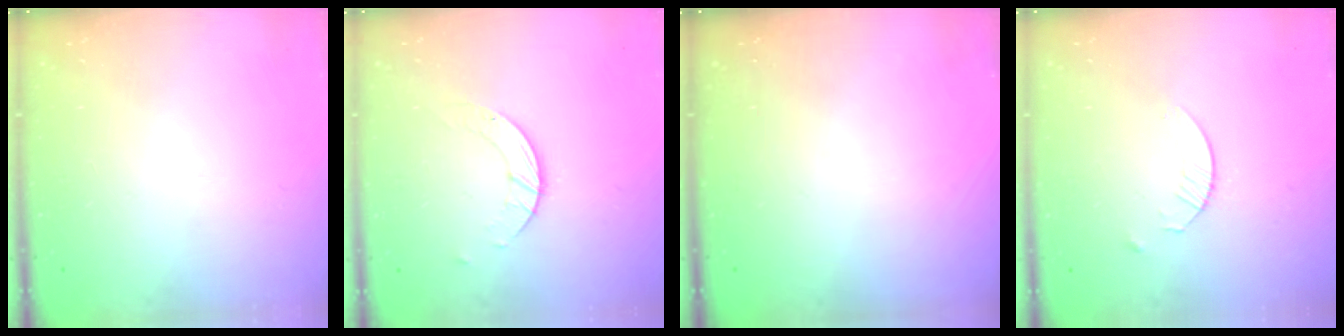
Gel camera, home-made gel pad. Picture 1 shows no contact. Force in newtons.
{"total": 2.8, "press": 2.8, "slide": 0.3}
{"total": 0.0}
{"total": 2.4, "press": 2.4, "slide": 0.3}